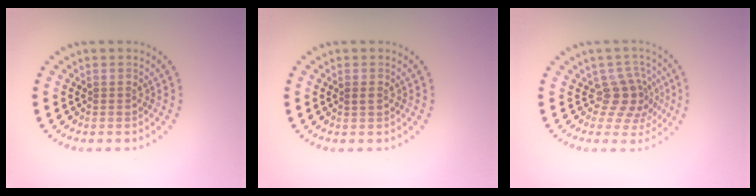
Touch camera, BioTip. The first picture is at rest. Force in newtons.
{"total": 0.8, "press": 0.8, "slide": 0.1}
{"total": 3.1, "press": 2.4, "slide": 2.0}